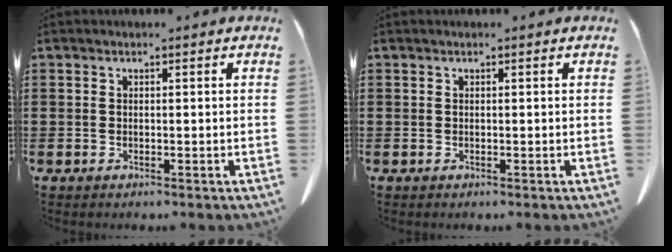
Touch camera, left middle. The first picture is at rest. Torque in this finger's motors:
{"motor_torque": [-0.04, 0.03, 0.00, -0.01]}